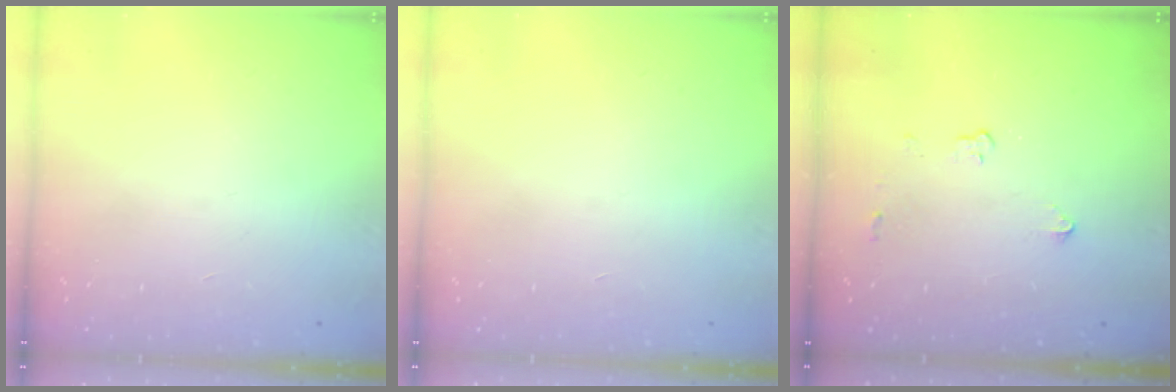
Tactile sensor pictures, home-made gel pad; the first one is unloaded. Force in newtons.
{"total": 0.0}
{"total": 2.8, "press": 2.8, "slide": 0.5}